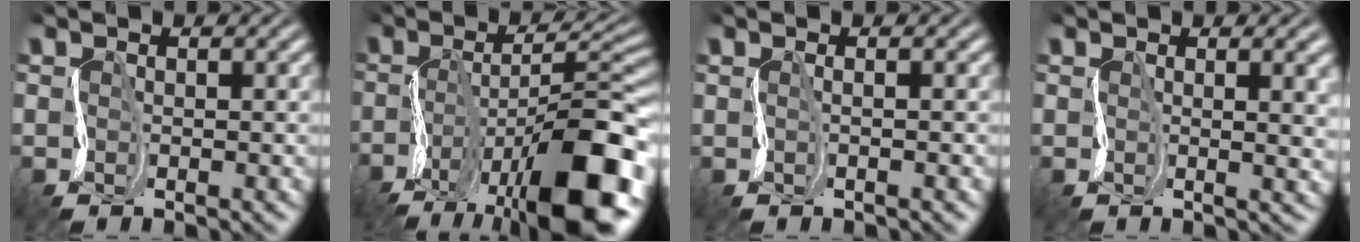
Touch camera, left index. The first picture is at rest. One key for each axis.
{"total": 13.7, "fx": -6.7, "fy": 5.3, "fz": 10.6, "tx": -0.154, "ty": 0.012, "tz": -0.113}
{"total": 1.6, "fx": 0.6, "fy": 0.7, "fz": 1.2, "tx": -0.009, "ty": 0.010, "tz": -0.003}
{"total": 4.9, "fx": 1.0, "fy": 2.3, "fz": 4.2, "tx": -0.019, "ty": 0.006, "tz": 0.015}